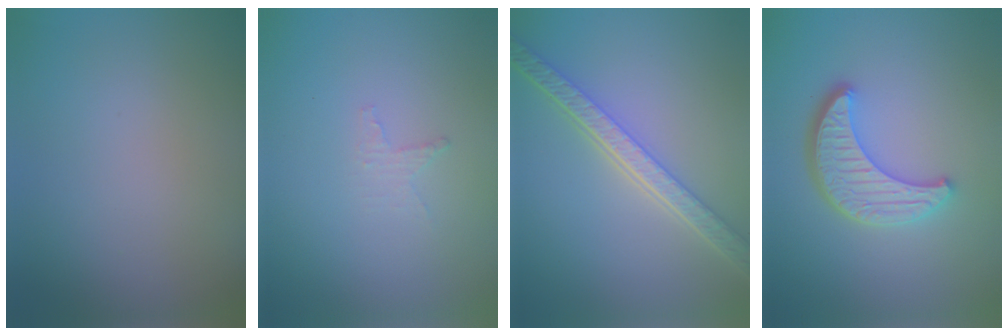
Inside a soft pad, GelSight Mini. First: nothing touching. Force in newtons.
{"total": 0.9, "press": 0.8, "slide": 0.3}
{"total": 5.7, "press": 4.4, "slide": 3.6}
{"total": 4.5, "press": 3.8, "slide": 2.5}